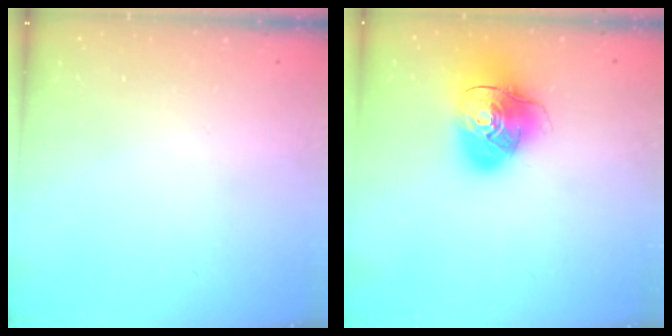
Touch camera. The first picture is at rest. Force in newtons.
{"total": 15.6, "press": 15.4, "slide": 2.2}